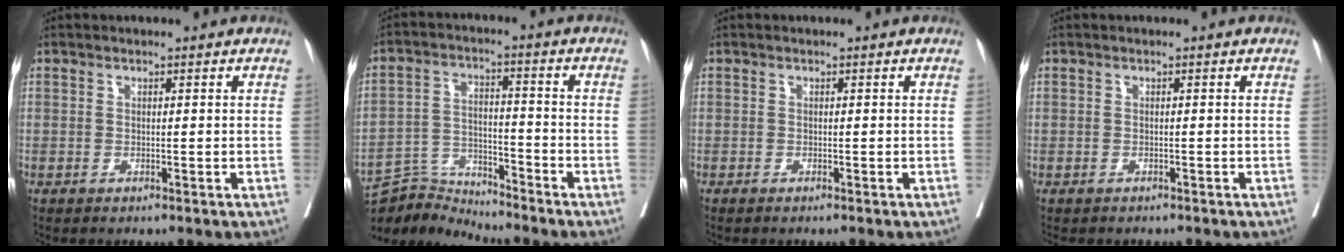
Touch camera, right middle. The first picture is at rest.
{"total": 7.2, "force": [-7.1, -0.2, -1.1], "torque": [0.014, 0.014, -0.128]}
{"total": 1.1, "force": [-0.9, -0.2, 0.6], "torque": [-0.006, 0.001, -0.009]}
{"total": 2.6, "force": [-2.2, 1.2, 0.5], "torque": [-0.010, -0.003, -0.029]}